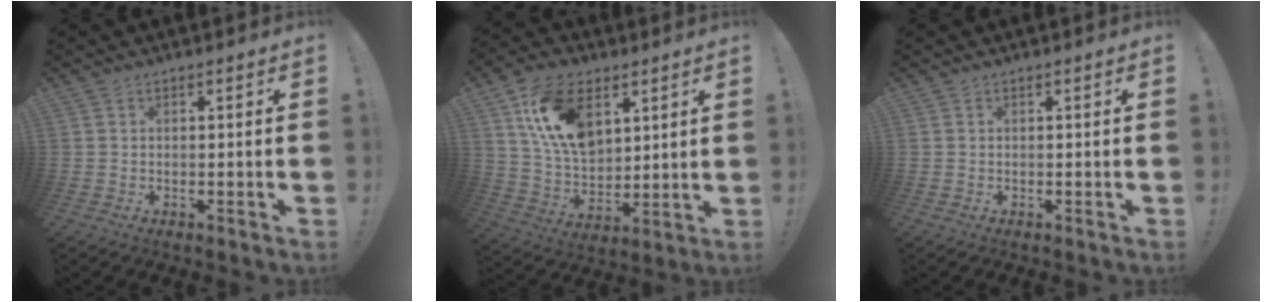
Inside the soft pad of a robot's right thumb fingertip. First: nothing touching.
{"total": 17.7, "force": [7.7, 11.4, 11.2], "torque": [-0.214, -0.025, 0.143]}
{"total": 0.0}